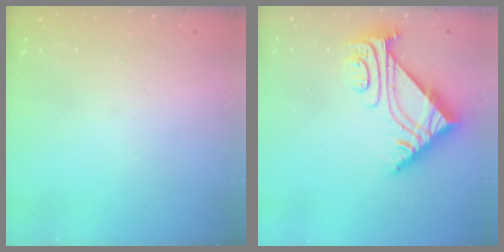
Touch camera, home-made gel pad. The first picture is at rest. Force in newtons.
{"total": 8.3, "press": 8.3, "slide": 0.7}